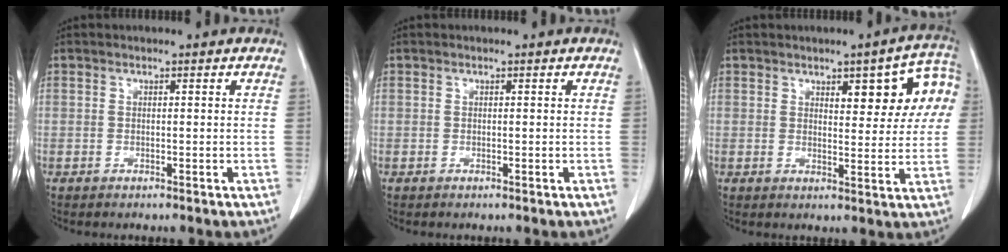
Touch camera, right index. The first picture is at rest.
{"total": 0.0}
{"total": 9.6, "force": [3.3, 3.0, 8.5], "torque": [-0.097, 0.020, 0.040]}